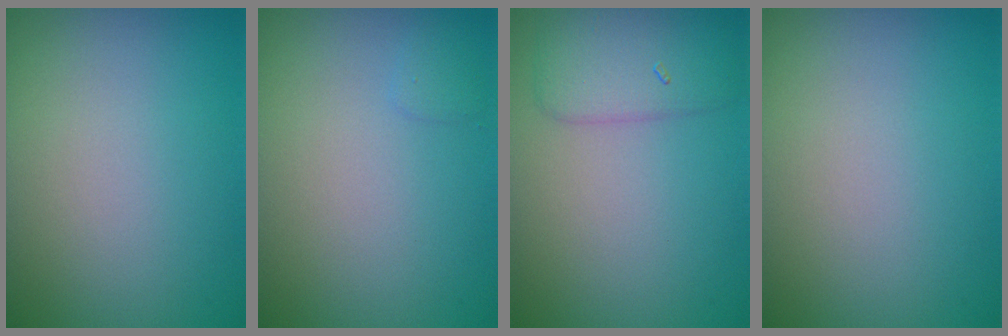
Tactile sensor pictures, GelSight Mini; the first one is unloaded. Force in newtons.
{"total": 0.7, "press": 0.7, "slide": 0.1}
{"total": 3.1, "press": 3.1, "slide": 0.1}
{"total": 0.0}